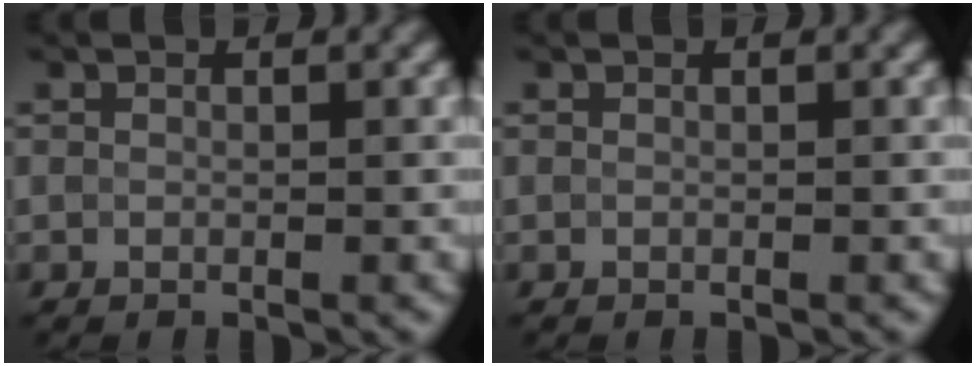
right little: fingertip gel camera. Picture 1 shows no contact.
{"total": 0.0}